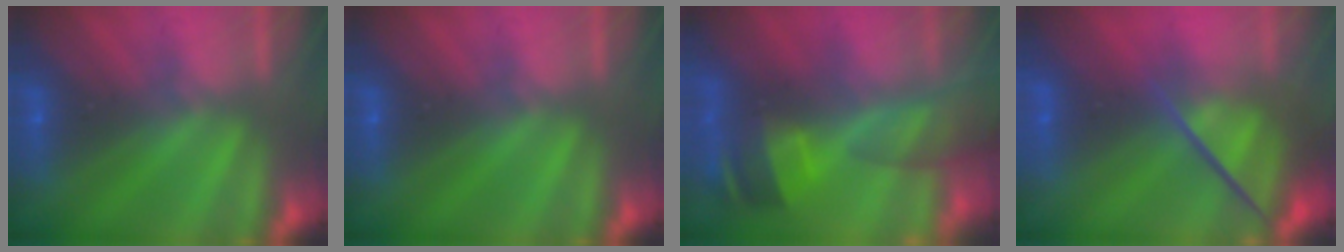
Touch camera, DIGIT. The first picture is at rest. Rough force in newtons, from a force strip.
{"total": 0.0}
{"total": 10.0}
{"total": 3.3}